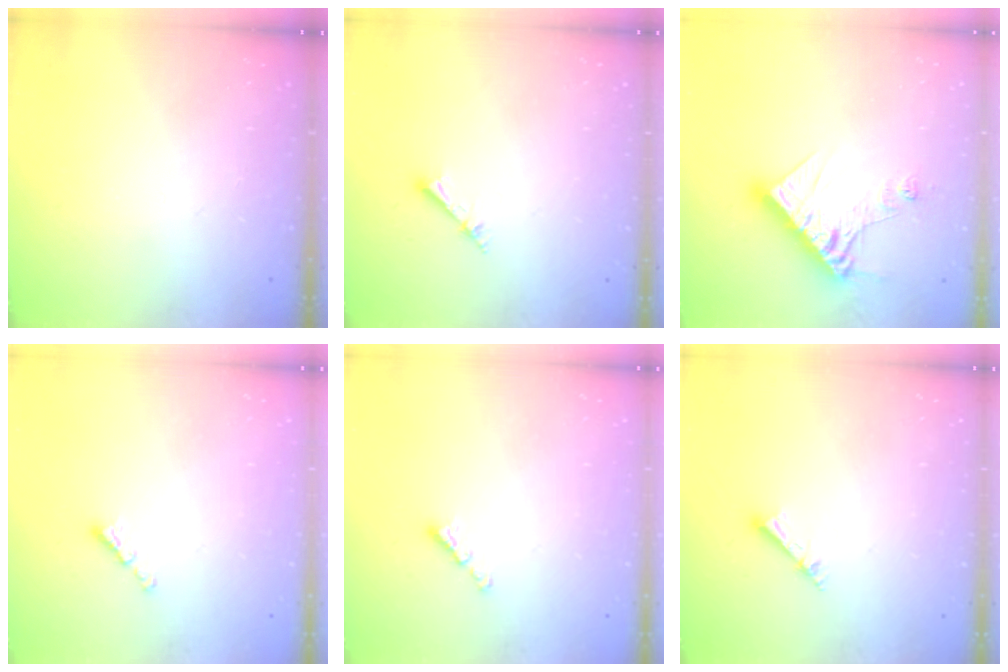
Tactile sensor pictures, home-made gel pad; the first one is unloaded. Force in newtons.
{"total": 2.6, "press": 2.6, "slide": 0.3}
{"total": 13.3, "press": 13.2, "slide": 1.7}
{"total": 2.1, "press": 2.1, "slide": 0.4}
{"total": 2.1, "press": 2.1, "slide": 0.4}
{"total": 2.6, "press": 2.5, "slide": 0.2}